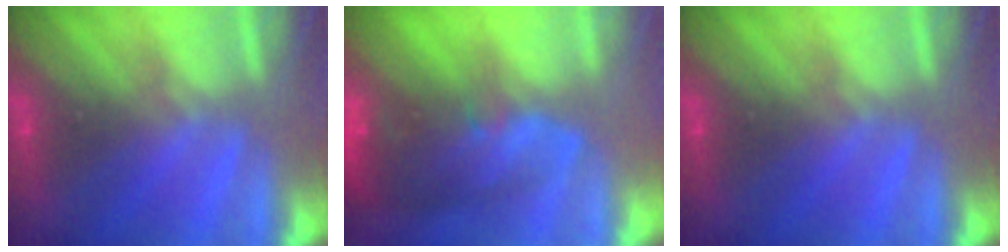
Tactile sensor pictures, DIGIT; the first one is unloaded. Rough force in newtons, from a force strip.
{"total": 11.6}
{"total": 0.0}